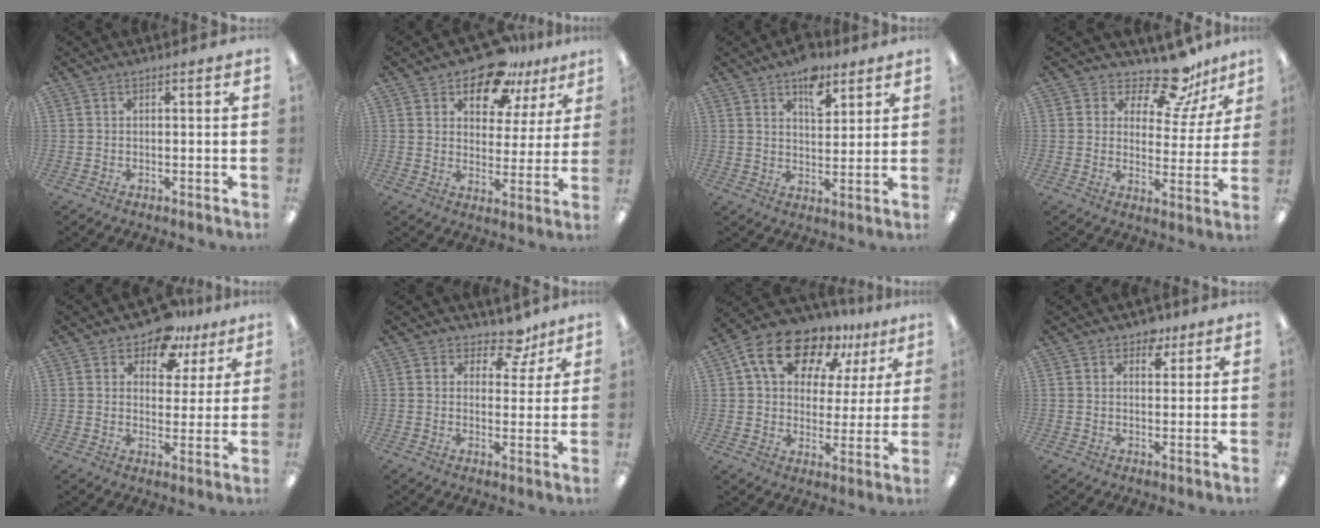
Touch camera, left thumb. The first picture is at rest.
{"total": 13.7, "force": [10.3, 7.0, 5.8], "torque": [-0.090, -0.061, 0.187]}
{"total": 8.5, "force": [5.5, 4.5, 4.7], "torque": [-0.050, -0.028, 0.091]}
{"total": 13.6, "force": [10.9, 5.5, 6.1], "torque": [-0.097, -0.070, 0.192]}
{"total": 9.8, "force": [7.6, 5.4, 3.2], "torque": [-0.048, -0.045, 0.137]}
{"total": 6.7, "force": [4.9, 3.8, 2.6], "torque": [-0.036, -0.028, 0.086]}
{"total": 15.9, "force": [10.0, 9.6, 7.8], "torque": [-0.132, -0.053, 0.180]}
{"total": 4.2, "force": [2.9, 2.7, 1.5], "torque": [0.003, -0.014, 0.046]}